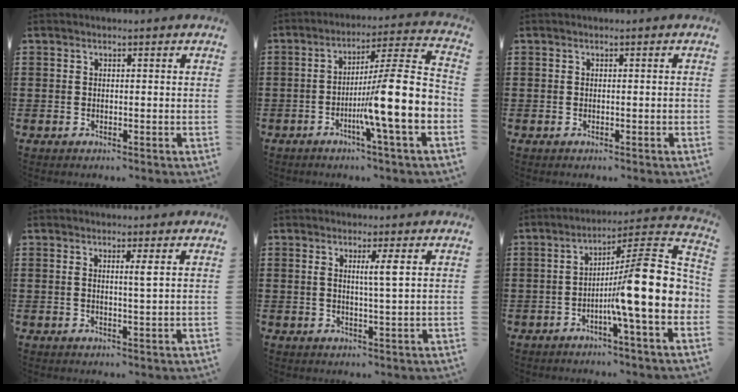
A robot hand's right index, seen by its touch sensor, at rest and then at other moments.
{"total": 12.9, "force": [-3.6, 0.0, 12.4], "torque": [-0.200, -0.041, -0.073]}
{"total": 0.6, "force": [-0.1, 0.0, 0.6], "torque": [-0.009, -0.004, -0.001]}
{"total": 1.9, "force": [0.7, -0.3, 1.7], "torque": [-0.033, -0.004, 0.010]}
{"total": 3.2, "force": [1.0, -0.2, 3.0], "torque": [-0.052, -0.007, 0.011]}
{"total": 15.1, "force": [-2.1, 1.5, 14.8], "torque": [-0.227, -0.032, -0.038]}